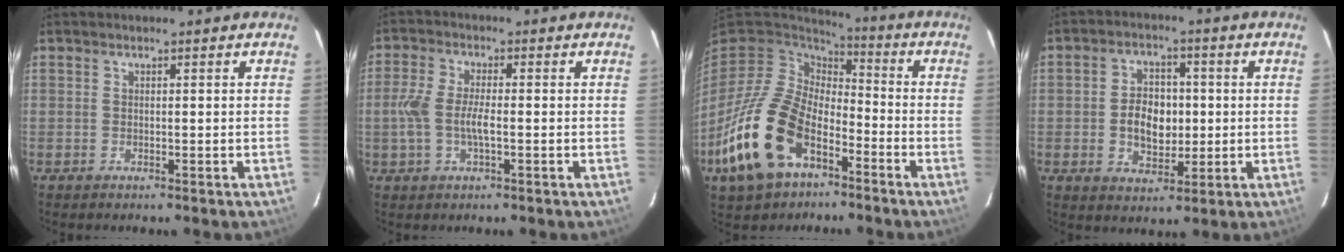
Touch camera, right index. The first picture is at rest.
{"total": 6.3, "force": [-1.1, 2.2, 5.8], "torque": [-0.125, 0.002, -0.023]}
{"total": 20.4, "force": [-9.8, 12.2, 13.1], "torque": [-0.299, -0.016, -0.181]}
{"total": 8.0, "force": [-0.4, 5.6, 5.6], "torque": [-0.104, 0.012, 0.001]}